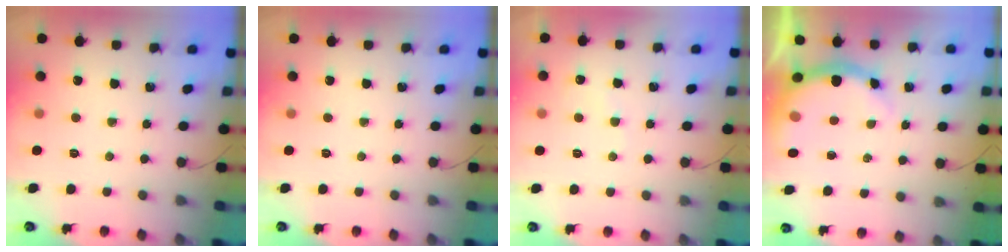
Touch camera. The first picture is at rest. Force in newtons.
{"total": 0.0}
{"total": 4.7, "press": 4.5, "slide": 1.3}
{"total": 7.8, "press": 7.7, "slide": 1.3}